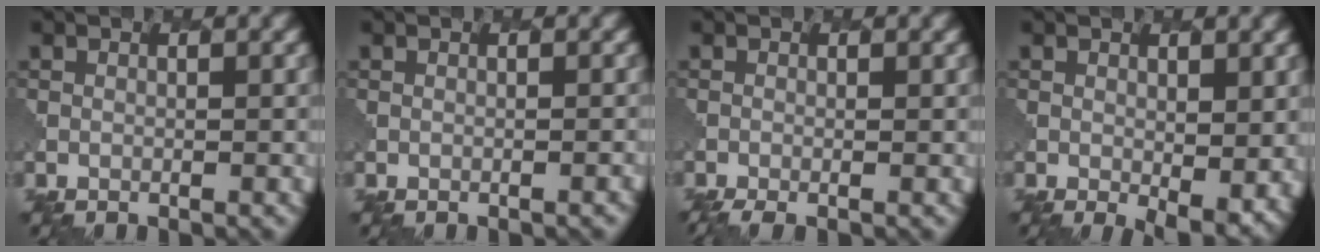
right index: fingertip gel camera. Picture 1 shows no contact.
{"total": 0.6, "force": [-0.4, 0.2, 0.4], "torque": [0.007, 0.003, -0.005]}
{"total": 2.5, "force": [-1.5, 0.7, 1.8], "torque": [-0.018, -0.002, -0.021]}
{"total": 3.2, "force": [0.3, 1.5, 2.8], "torque": [-0.040, -0.016, 0.013]}